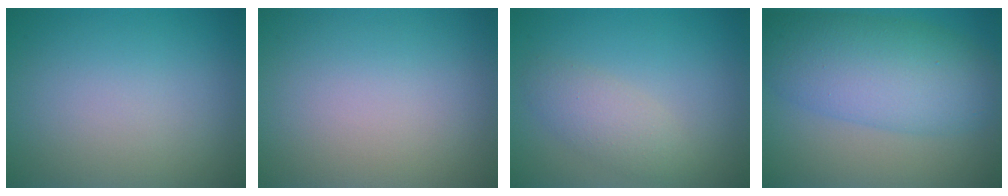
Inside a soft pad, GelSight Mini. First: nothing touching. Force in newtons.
{"total": 0.0}
{"total": 2.5, "press": 2.5, "slide": 0.1}
{"total": 8.3, "press": 8.2, "slide": 0.3}